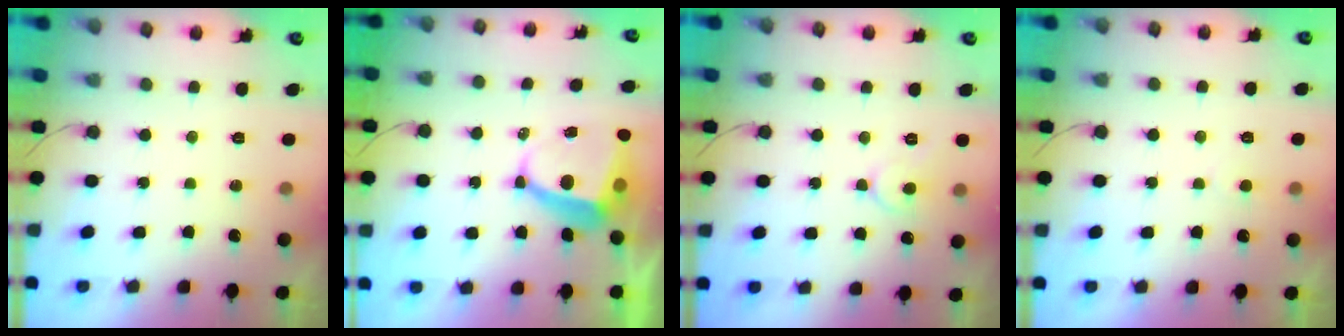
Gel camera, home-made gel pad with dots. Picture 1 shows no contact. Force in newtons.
{"total": 6.9, "press": 6.9, "slide": 0.9}
{"total": 5.9, "press": 5.9, "slide": 0.8}
{"total": 2.6, "press": 2.6, "slide": 0.4}